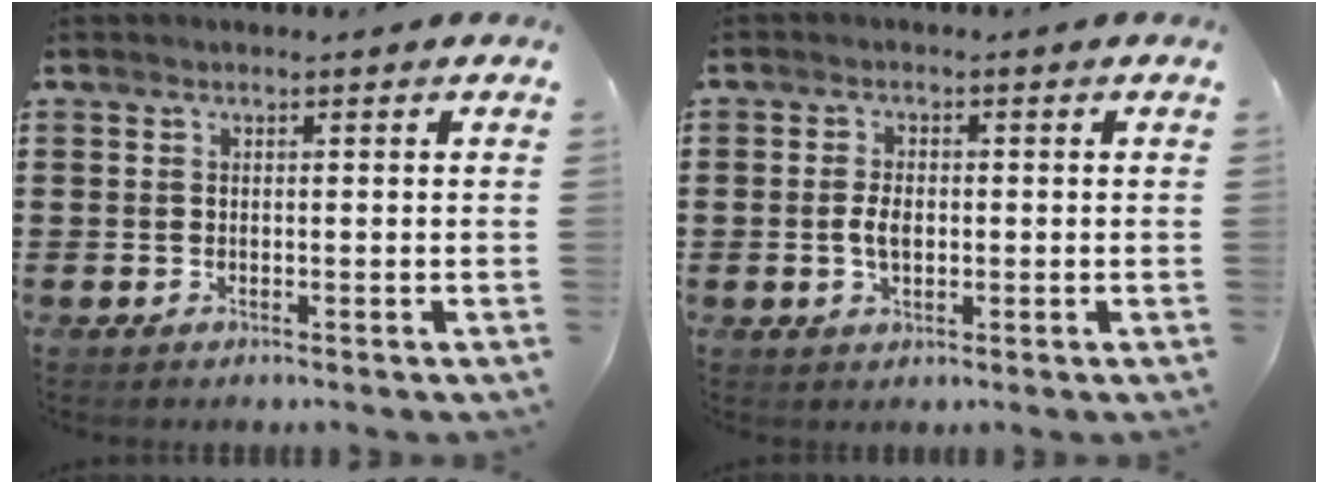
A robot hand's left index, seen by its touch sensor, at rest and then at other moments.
{"total": 3.2, "force": [-0.3, 1.7, 2.8], "torque": [-0.061, 0.002, -0.009]}